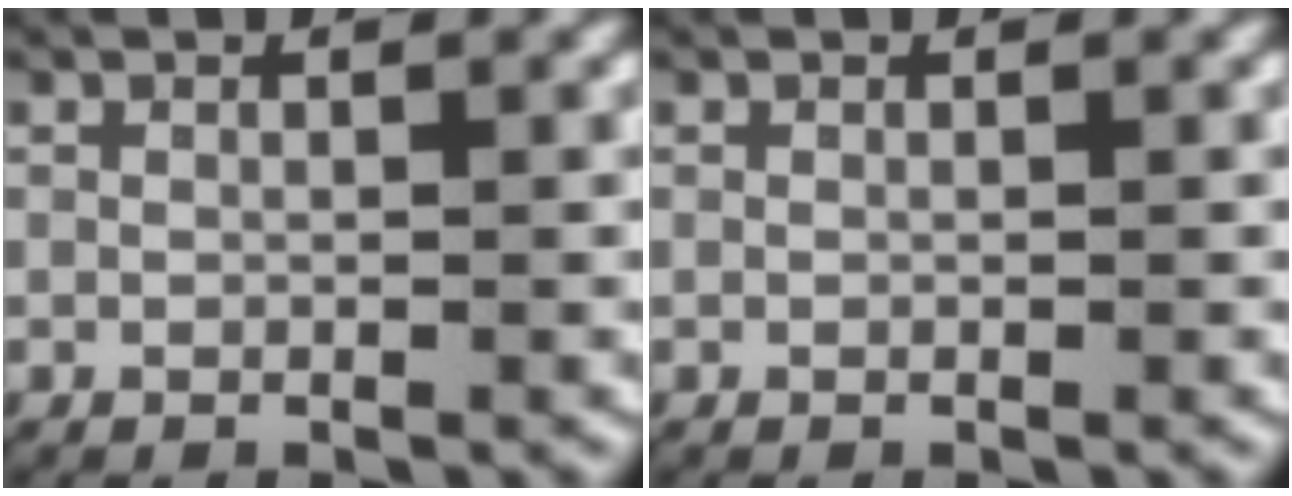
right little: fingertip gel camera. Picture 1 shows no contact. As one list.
[{"total": 0.0}]